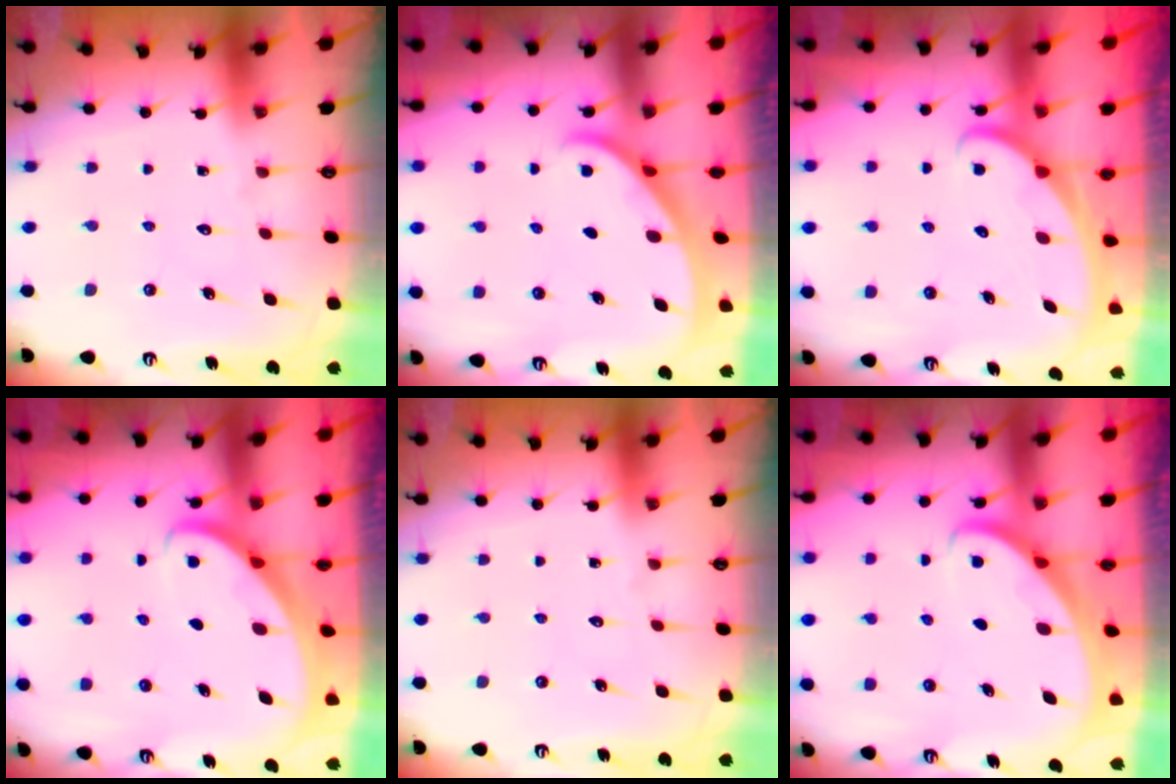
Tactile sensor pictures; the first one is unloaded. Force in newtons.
{"total": 2.1, "press": 2.1, "slide": 0.2}
{"total": 2.5, "press": 2.5, "slide": 0.3}
{"total": 2.6, "press": 2.6, "slide": 0.3}
{"total": 0.0}
{"total": 2.4, "press": 2.4, "slide": 0.3}